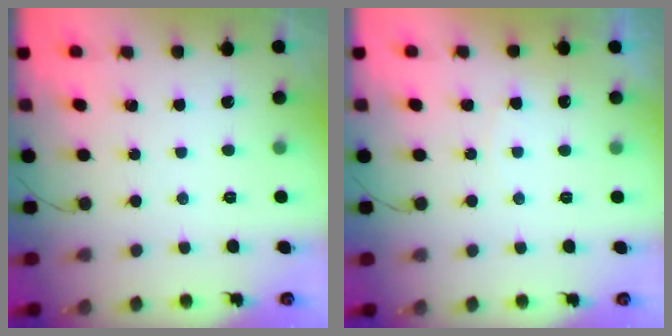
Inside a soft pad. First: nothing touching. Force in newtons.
{"total": 3.5, "press": 3.5, "slide": 0.4}